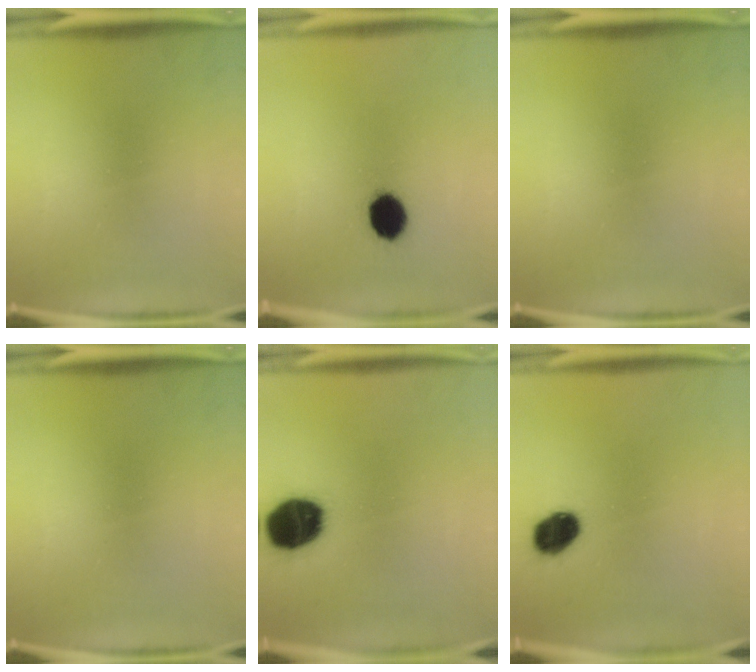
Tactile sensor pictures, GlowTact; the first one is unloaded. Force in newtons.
{"total": 8.0}
{"total": 0.0}
{"total": 0.0}
{"total": 16.1}
{"total": 8.6}